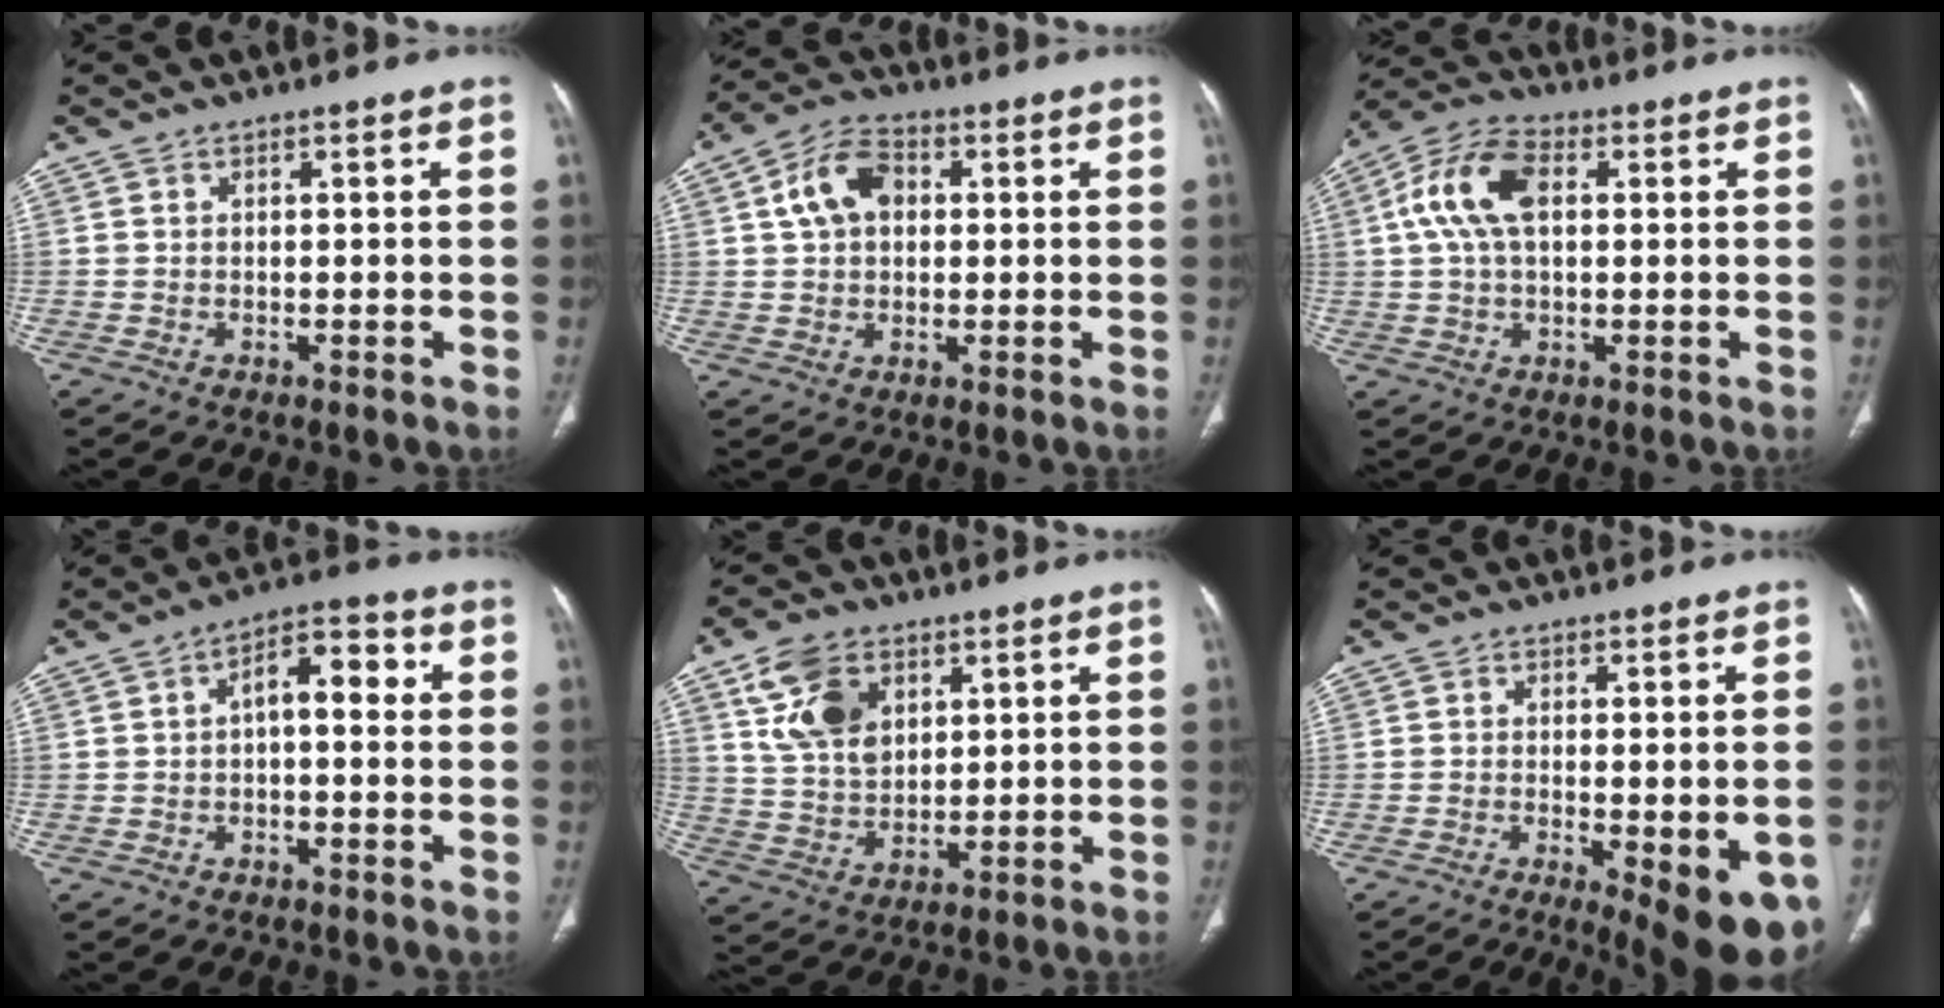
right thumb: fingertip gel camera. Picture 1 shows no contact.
{"total": 8.8, "force": [2.0, 6.1, 6.0], "torque": [-0.101, 0.016, 0.030]}
{"total": 11.1, "force": [2.2, 6.4, 8.8], "torque": [-0.179, 0.024, 0.037]}
{"total": 7.3, "force": [0.8, 3.6, 6.3], "torque": [-0.079, 0.029, 0.004]}
{"total": 11.5, "force": [5.0, 7.6, 6.9], "torque": [-0.107, -0.017, 0.102]}
{"total": 12.3, "force": [-5.1, 4.2, 10.4], "torque": [-0.111, -0.013, -0.062]}